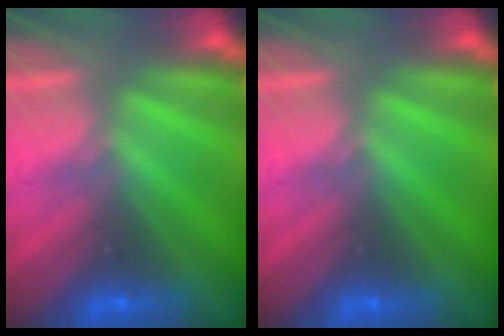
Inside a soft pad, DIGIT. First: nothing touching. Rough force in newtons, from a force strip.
{"total": 0.0}